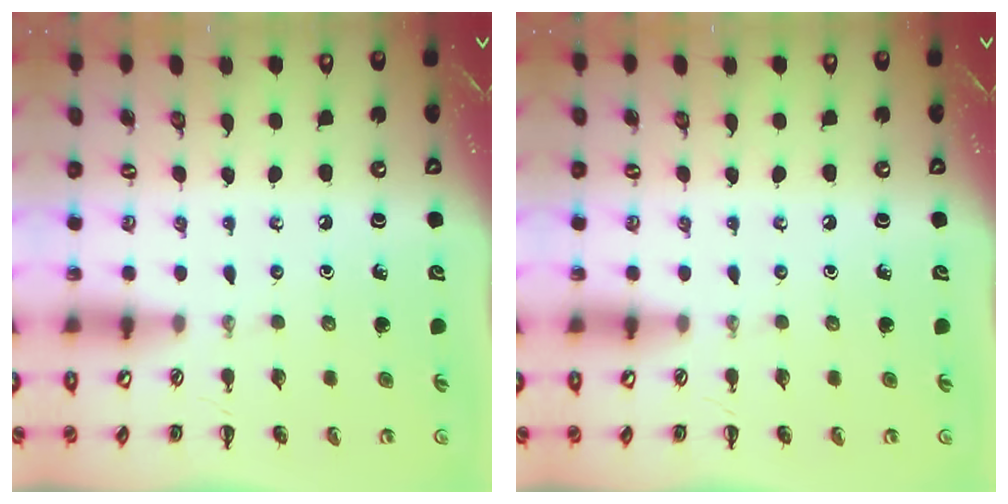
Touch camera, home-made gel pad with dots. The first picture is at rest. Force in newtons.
{"total": 0.0}